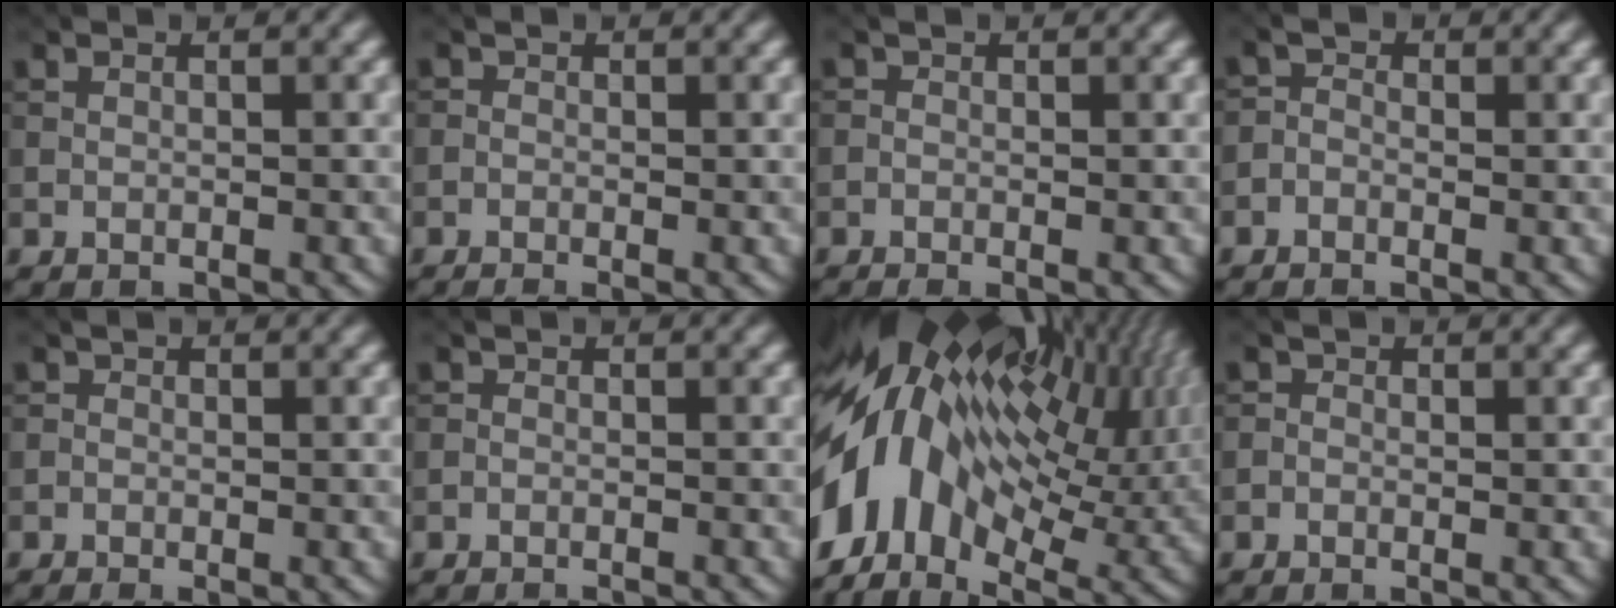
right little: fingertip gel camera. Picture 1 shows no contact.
{"total": 1.0, "force": [-0.7, 0.4, 0.7], "torque": [-0.014, -0.004, -0.017]}
{"total": 0.9, "force": [-0.5, 0.5, 0.6], "torque": [-0.012, -0.002, -0.012]}
{"total": 1.2, "force": [-0.7, 0.9, 0.4], "torque": [-0.002, 0.003, -0.020]}
{"total": 0.8, "force": [-0.4, 0.4, 0.5], "torque": [-0.010, -0.002, -0.011]}
{"total": 1.2, "force": [-1.1, 0.4, 0.3], "torque": [0.000, -0.001, -0.018]}
{"total": 17.3, "force": [0.6, 10.3, 13.9], "torque": [-0.267, -0.018, 0.012]}
{"total": 0.6, "force": [-0.2, 0.6, 0.2], "torque": [-0.003, -0.003, -0.009]}